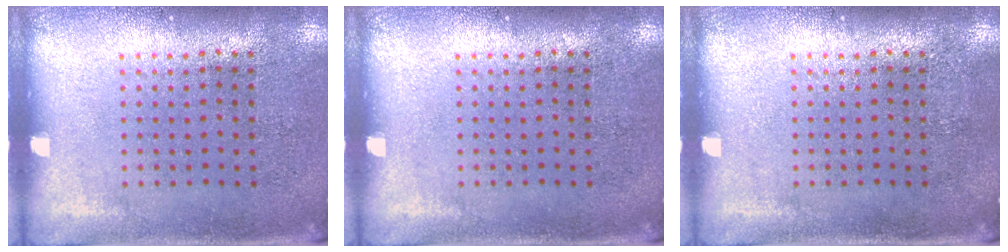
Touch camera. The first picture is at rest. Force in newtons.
{"total": 0.0}
{"total": 0.0}